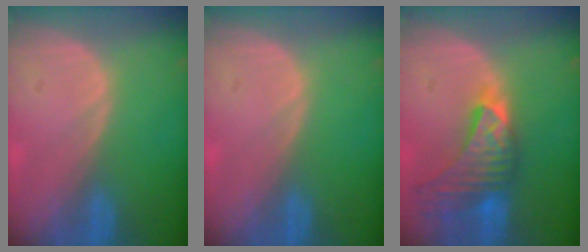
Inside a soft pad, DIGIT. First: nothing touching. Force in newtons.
{"total": 0.0}
{"total": 9.0, "press": 8.4, "slide": 3.2}